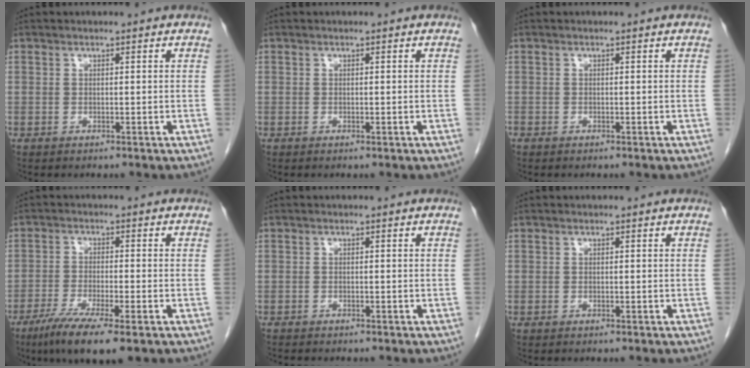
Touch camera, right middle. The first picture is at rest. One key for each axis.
{"total": 0.0}
{"total": 0.0}
{"total": 9.1, "fx": -5.6, "fy": 0.7, "fz": 7.2, "tx": -0.128, "ty": -0.024, "tz": -0.090}
{"total": 1.5, "fx": -1.3, "fy": 0.4, "fz": 0.5, "tx": -0.012, "ty": -0.003, "tz": -0.019}
{"total": 0.0}